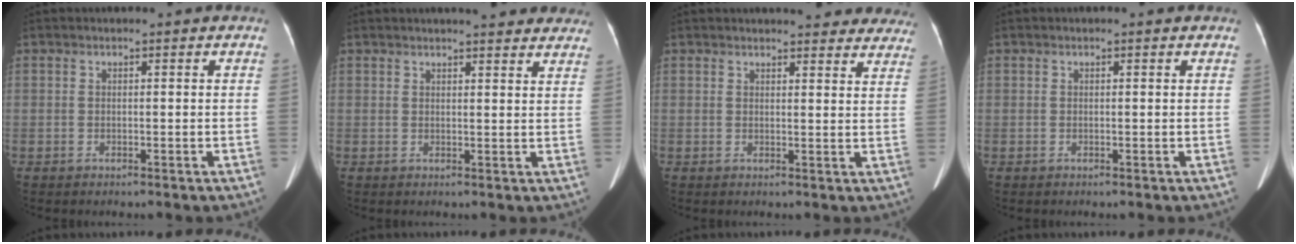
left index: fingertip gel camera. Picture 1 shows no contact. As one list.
[{"total": 10.9, "force": [9.7, 2.2, 4.4], "torque": [-0.033, 0.002, 0.094]}, {"total": 15.7, "force": [14.5, 3.7, 4.8], "torque": [-0.027, -0.015, 0.146]}, {"total": 0.0}]